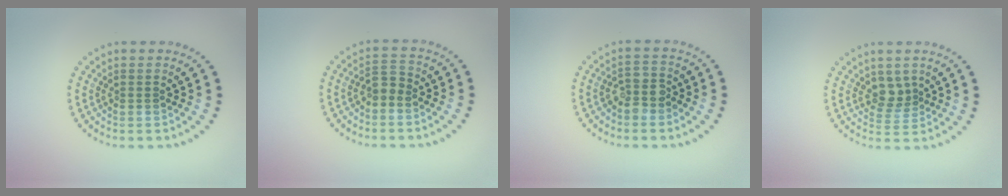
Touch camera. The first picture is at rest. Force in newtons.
{"total": 1.6, "press": 1.4, "slide": 0.7}
{"total": 2.3, "press": 2.0, "slide": 1.1}
{"total": 2.1, "press": 1.7, "slide": 1.3}